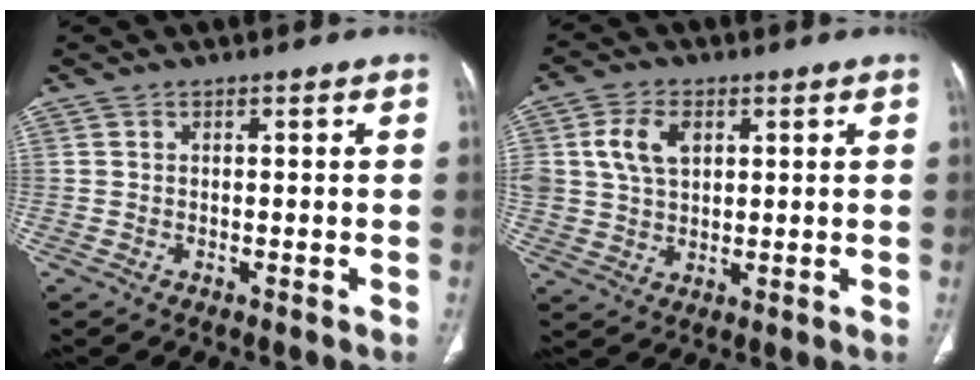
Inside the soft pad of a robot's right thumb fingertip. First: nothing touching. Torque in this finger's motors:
{"motor_torque": [0.24, 0.10, 0.56, 0.33, 0.13]}